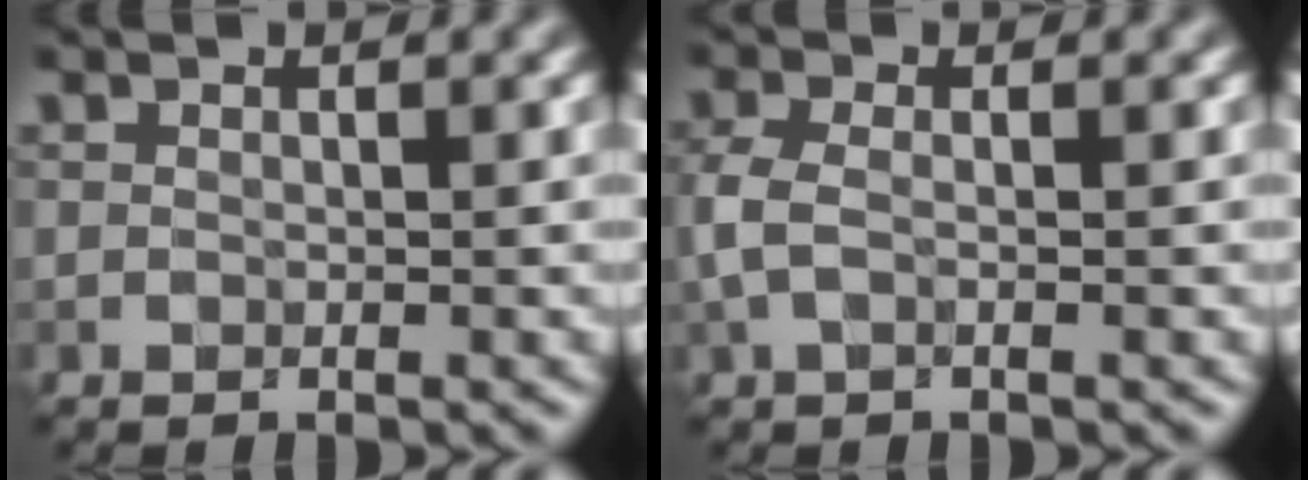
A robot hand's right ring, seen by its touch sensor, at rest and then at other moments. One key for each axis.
{"total": 2.4, "fx": -0.3, "fy": 1.2, "fz": 2.0, "tx": -0.052, "ty": 0.003, "tz": -0.012}